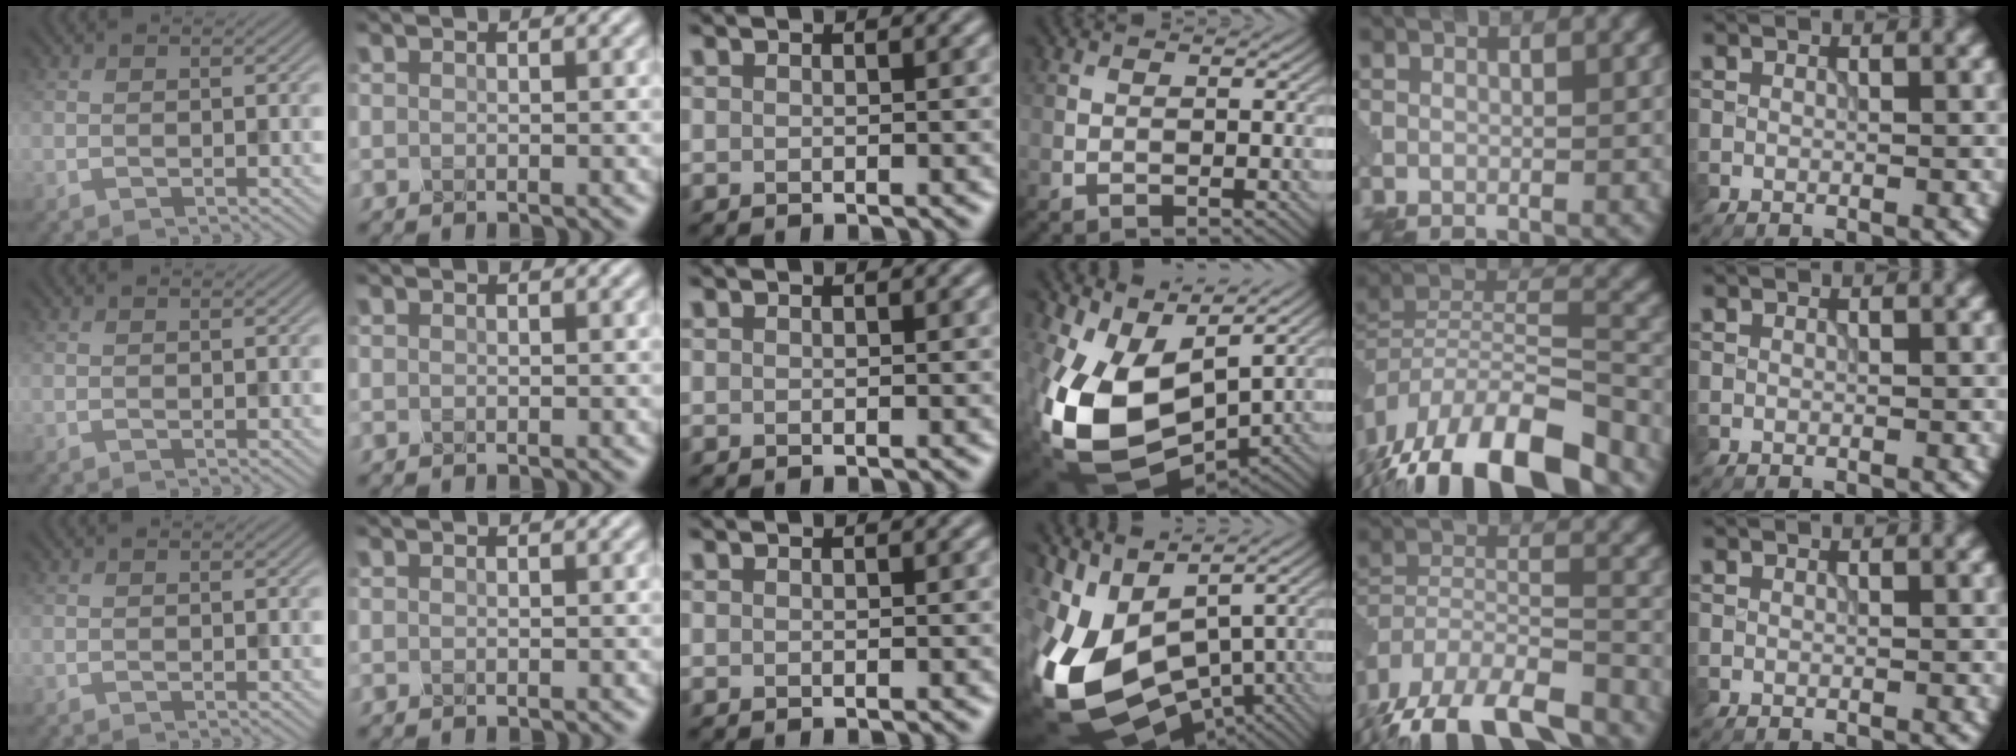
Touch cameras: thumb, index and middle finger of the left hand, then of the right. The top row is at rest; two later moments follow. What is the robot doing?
{"motion": "squeeze", "object": "foam earplug"}